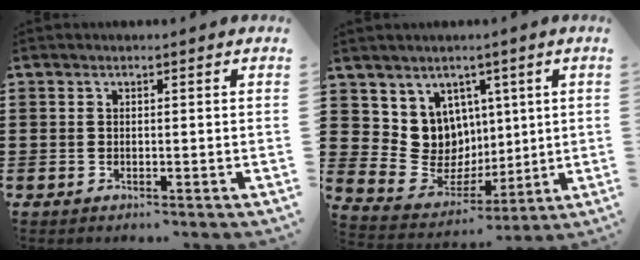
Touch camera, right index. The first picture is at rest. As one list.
[{"total": 9.2, "force": [3.1, 8.5, 1.7], "torque": [-0.086, -0.035, 0.069]}]